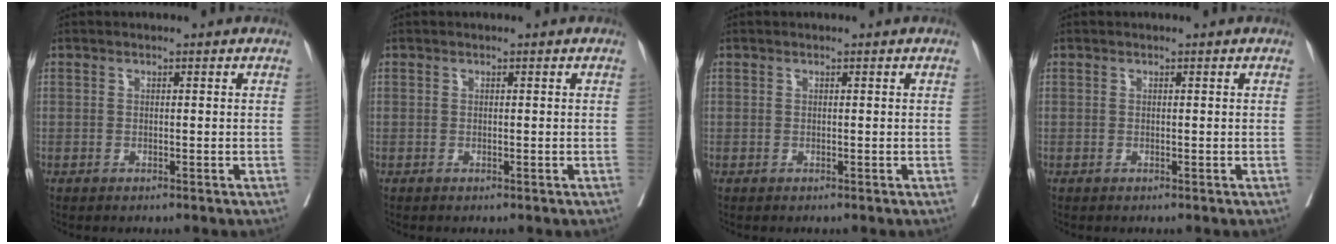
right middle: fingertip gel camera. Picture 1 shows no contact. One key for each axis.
{"total": 0.0}
{"total": 0.0}
{"total": 0.0}